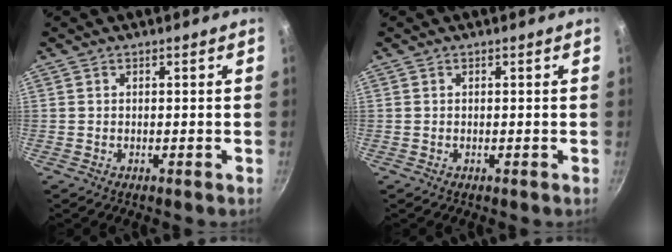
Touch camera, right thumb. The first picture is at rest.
{"total": 0.0}